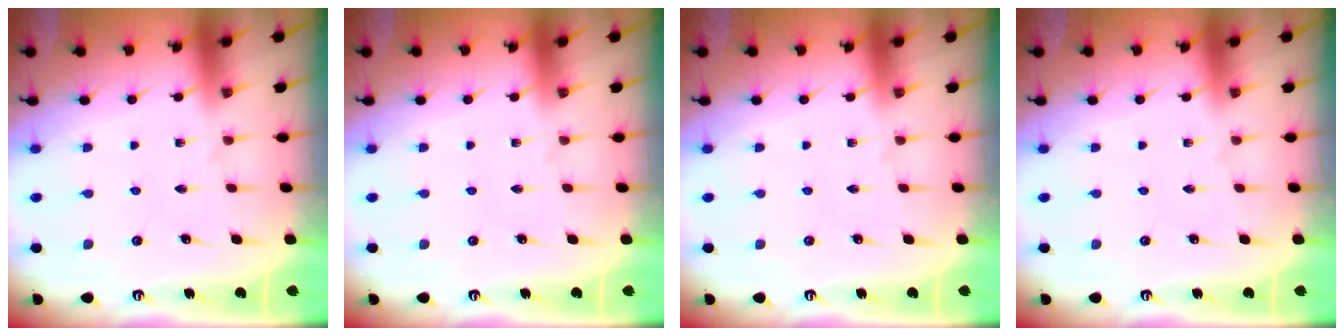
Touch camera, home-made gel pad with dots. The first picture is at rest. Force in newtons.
{"total": 0.0}
{"total": 0.0}
{"total": 0.0}